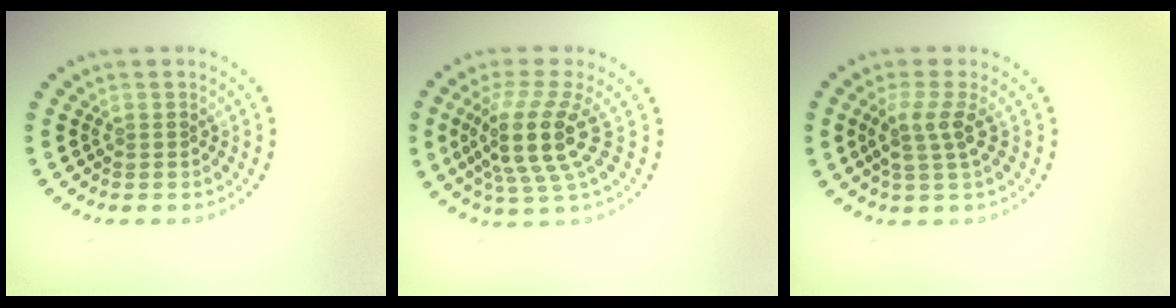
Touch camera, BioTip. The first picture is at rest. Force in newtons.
{"total": 4.8, "press": 3.6, "slide": 3.3}
{"total": 2.5, "press": 1.9, "slide": 1.6}